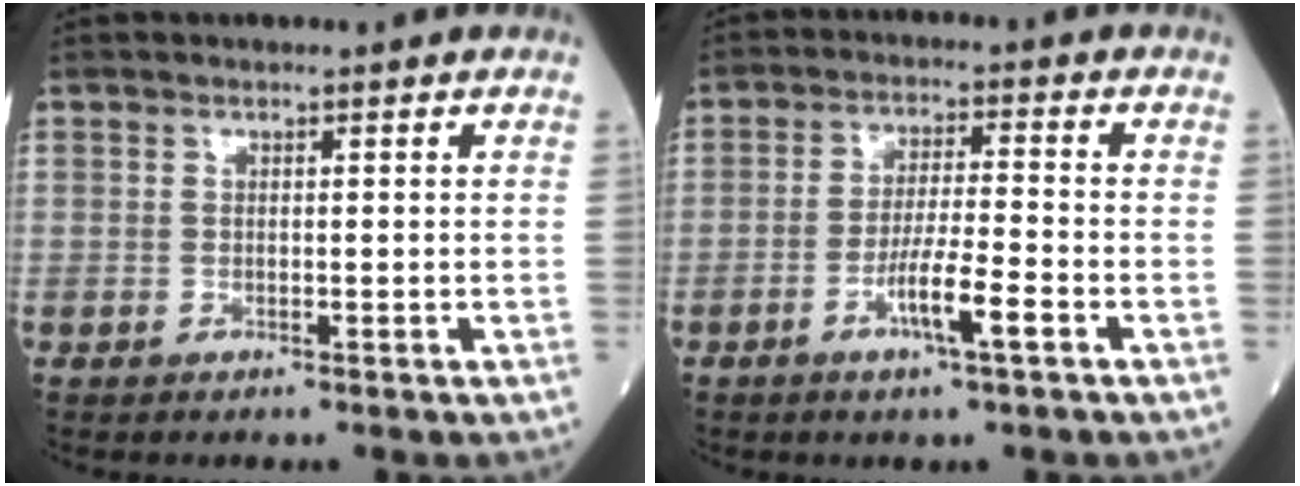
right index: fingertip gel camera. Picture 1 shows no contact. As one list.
[{"total": 6.8, "force": [-3.1, 0.2, 6.1], "torque": [-0.111, -0.004, -0.058]}]